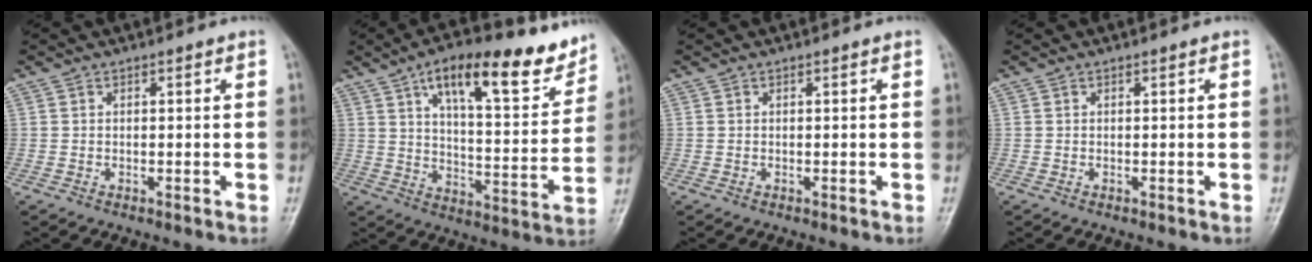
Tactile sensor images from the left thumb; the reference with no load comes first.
{"total": 19.4, "force": [12.0, 6.7, 13.7], "torque": [-0.162, -0.048, 0.185]}
{"total": 0.0}
{"total": 0.0}